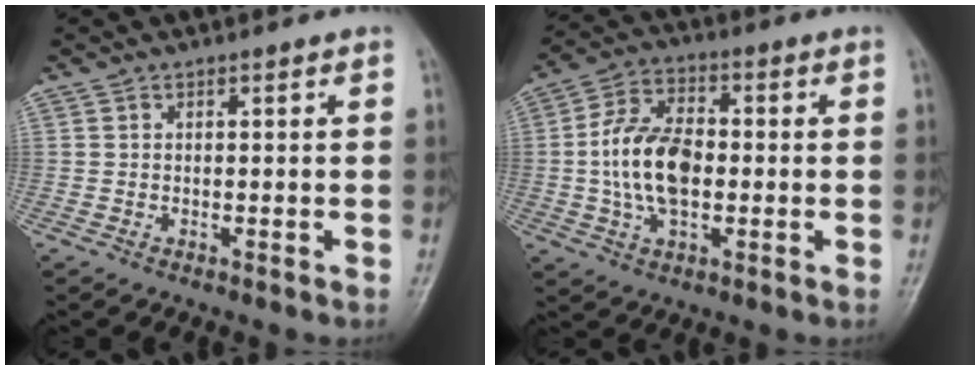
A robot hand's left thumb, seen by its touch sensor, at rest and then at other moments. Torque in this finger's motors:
{"motor_torque": [1.55, 1.65, 1.29, 0.26, 0.41]}